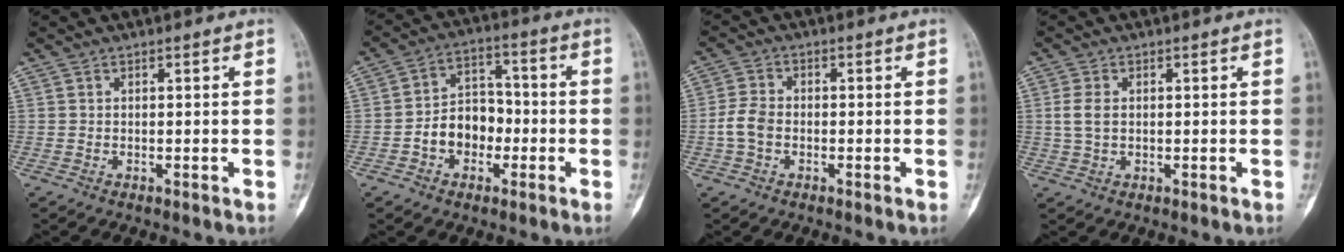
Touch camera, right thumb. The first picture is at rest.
{"total": 9.2, "force": [-2.4, 7.0, 5.5], "torque": [-0.059, 0.043, -0.050]}
{"total": 4.5, "force": [-1.1, 3.2, 3.0], "torque": [-0.068, 0.013, -0.026]}
{"total": 3.6, "force": [0.4, 2.3, 2.7], "torque": [-0.064, 0.002, 0.008]}